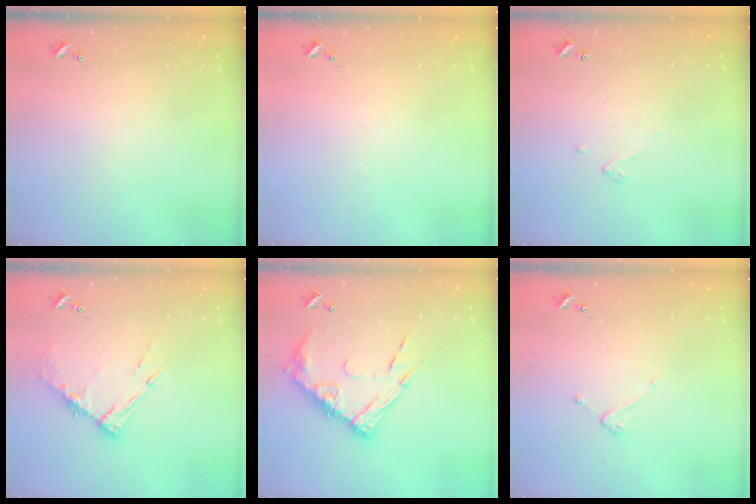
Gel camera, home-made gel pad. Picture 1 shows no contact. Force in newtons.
{"total": 0.0}
{"total": 3.2, "press": 3.2, "slide": 0.2}
{"total": 10.1, "press": 10.0, "slide": 1.1}
{"total": 16.0, "press": 15.9, "slide": 1.4}
{"total": 3.6, "press": 3.6, "slide": 0.4}